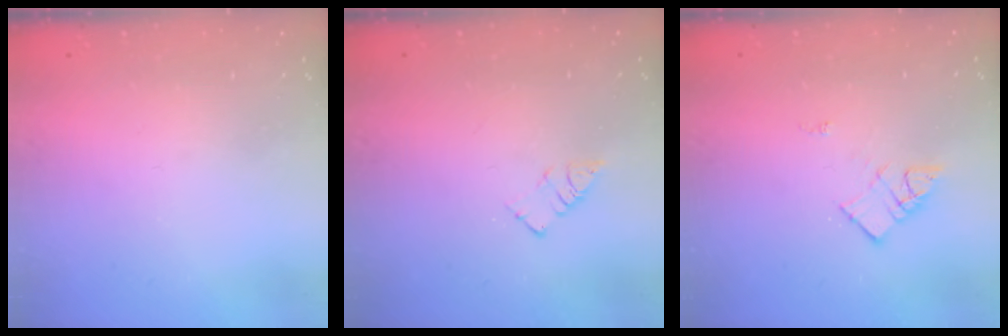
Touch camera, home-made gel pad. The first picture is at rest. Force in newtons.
{"total": 3.1, "press": 3.1, "slide": 0.2}
{"total": 6.9, "press": 6.9, "slide": 0.3}